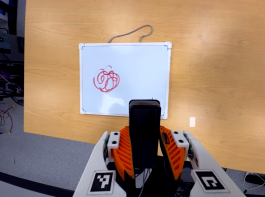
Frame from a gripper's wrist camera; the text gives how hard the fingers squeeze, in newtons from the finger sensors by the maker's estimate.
{"total": 4.4, "left": 2.8, "right": 6.0}